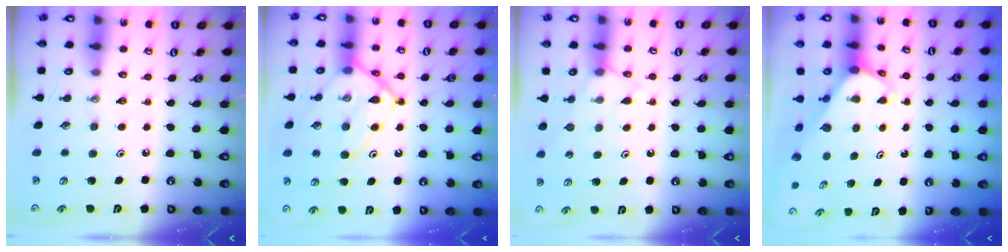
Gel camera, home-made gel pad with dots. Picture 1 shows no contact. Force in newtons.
{"total": 15.8, "press": 15.7, "slide": 2.0}
{"total": 5.2, "press": 5.1, "slide": 0.5}
{"total": 2.2, "press": 2.2, "slide": 0.1}